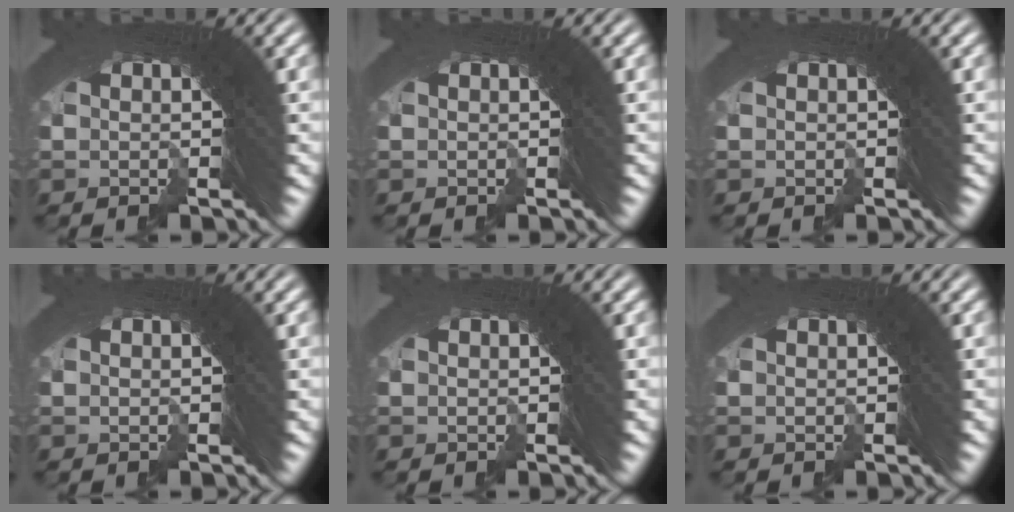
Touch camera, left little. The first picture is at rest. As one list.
[{"total": 0.0}, {"total": 0.0}, {"total": 0.0}, {"total": 0.0}, {"total": 0.0}]